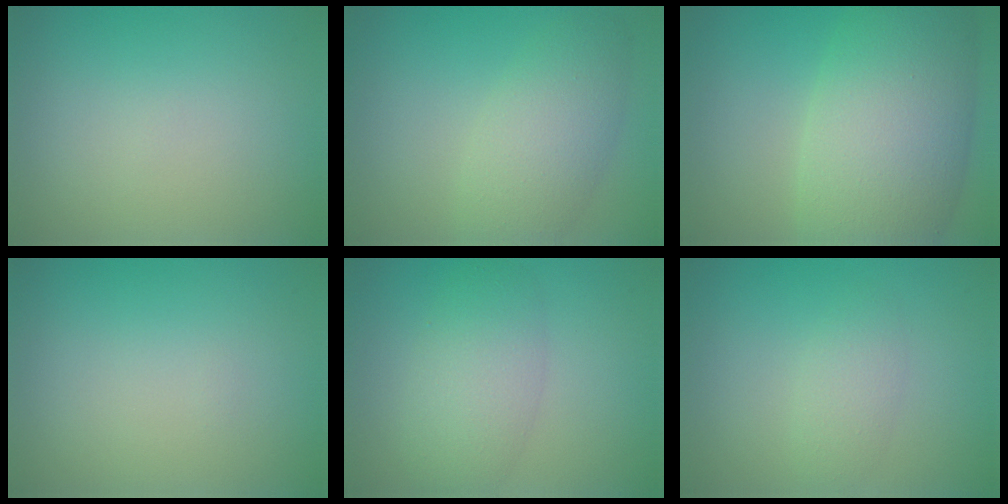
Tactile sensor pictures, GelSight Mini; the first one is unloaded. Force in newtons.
{"total": 4.7, "press": 4.7, "slide": 0.1}
{"total": 10.9, "press": 10.9, "slide": 0.5}
{"total": 0.0}
{"total": 4.3, "press": 4.3, "slide": 0.1}
{"total": 1.8, "press": 1.8, "slide": 0.1}